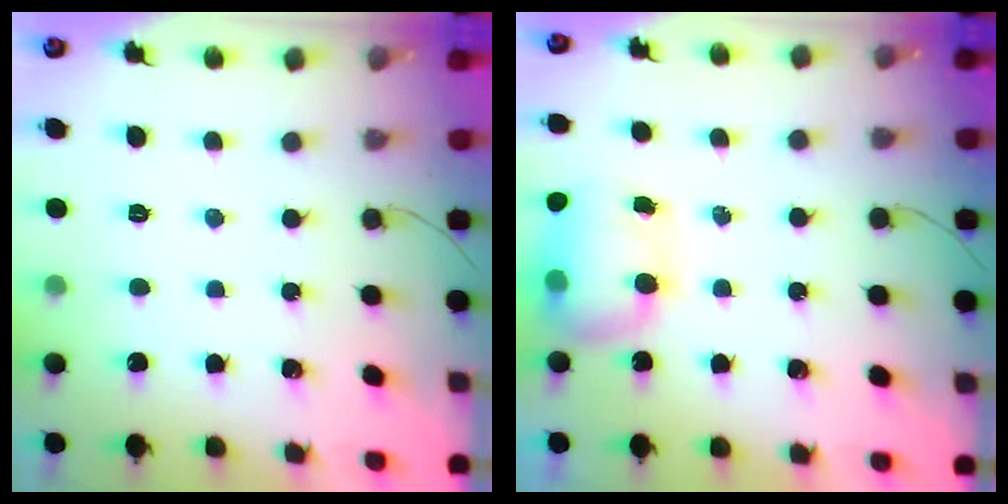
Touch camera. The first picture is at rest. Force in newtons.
{"total": 11.7, "press": 9.1, "slide": 7.4}